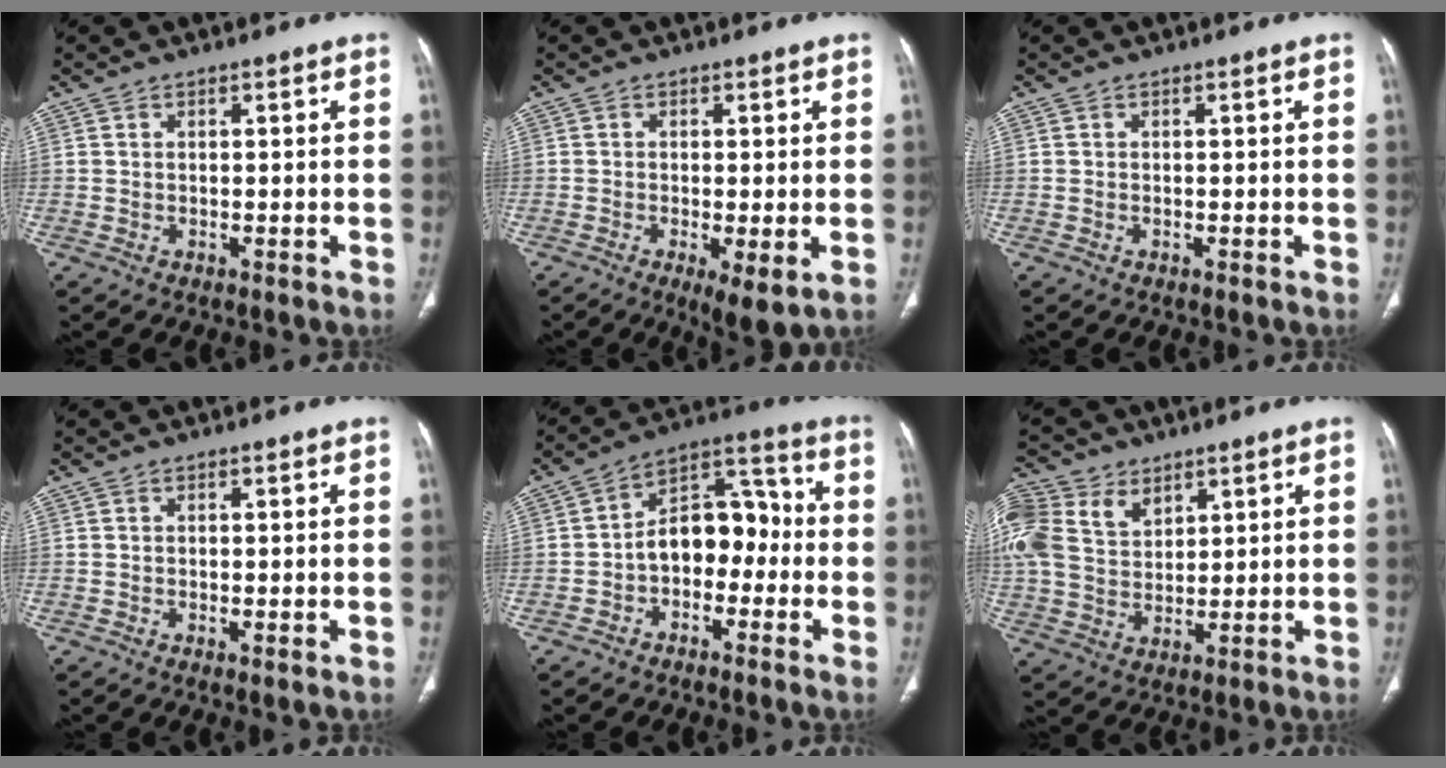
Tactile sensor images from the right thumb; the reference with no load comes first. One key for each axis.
{"total": 5.8, "fx": -1.7, "fy": 1.5, "fz": 5.3, "tx": -0.094, "ty": -0.018, "tz": -0.026}
{"total": 0.0}
{"total": 1.0, "fx": -0.2, "fy": 0.3, "fz": 0.9, "tx": -0.020, "ty": -0.005, "tz": -0.003}
{"total": 11.3, "fx": -2.0, "fy": 7.7, "fz": 8.1, "tx": -0.088, "ty": 0.048, "tz": -0.048}
{"total": 15.4, "fx": 6.5, "fy": 11.0, "fz": 8.5, "tx": -0.195, "ty": 0.001, "tz": 0.129}